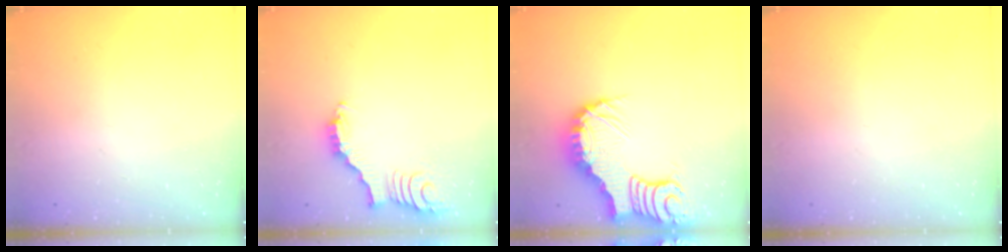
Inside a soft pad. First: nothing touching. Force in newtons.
{"total": 3.2, "press": 3.2, "slide": 0.5}
{"total": 9.0, "press": 8.9, "slide": 0.9}
{"total": 0.0}